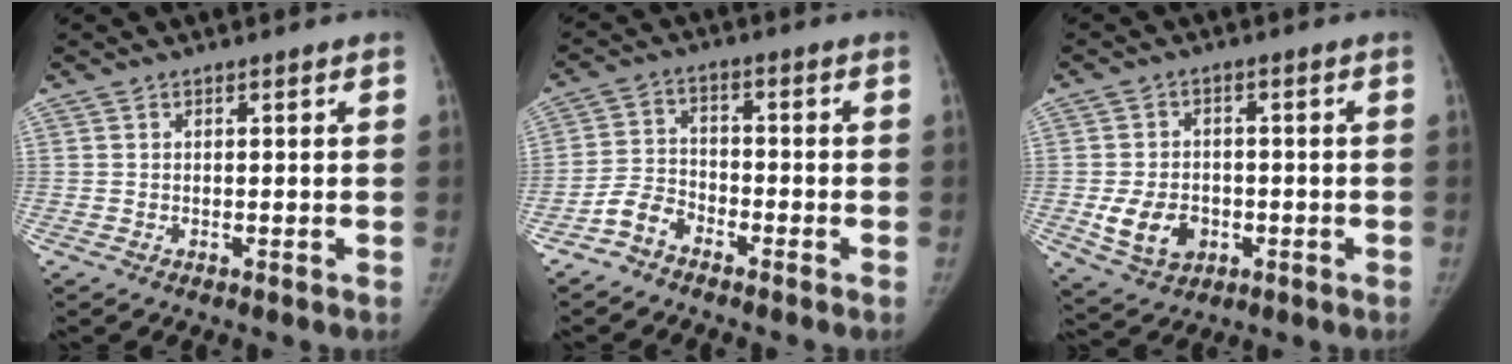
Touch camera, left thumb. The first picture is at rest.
{"total": 5.0, "force": [-3.7, 3.0, 1.6], "torque": [-0.026, 0.022, -0.081]}
{"total": 8.4, "force": [-2.1, 6.4, 5.0], "torque": [-0.073, 0.007, -0.027]}